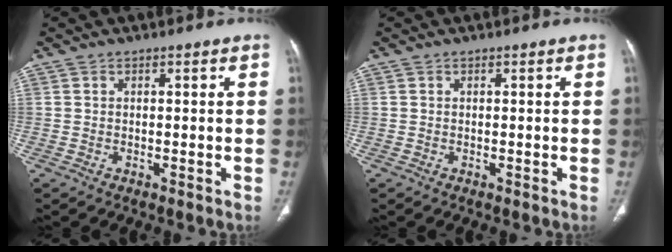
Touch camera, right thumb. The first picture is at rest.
{"total": 0.0}